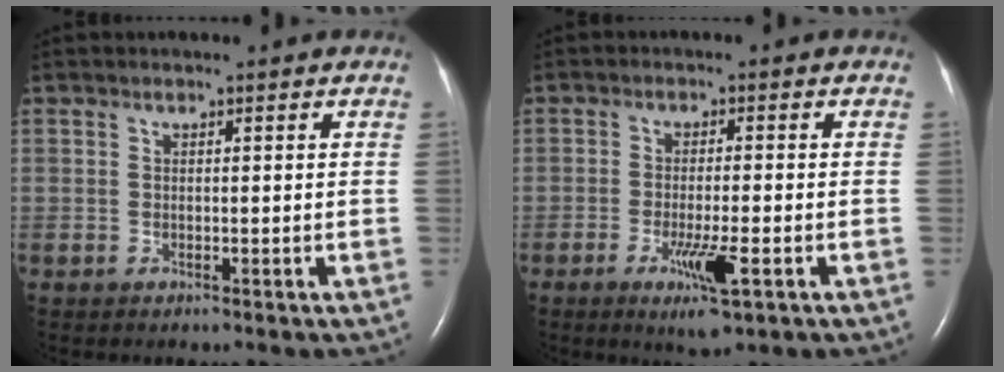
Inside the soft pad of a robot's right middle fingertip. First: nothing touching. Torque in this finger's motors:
{"motor_torque": [0.57, -0.31, 0.36, 0.07]}